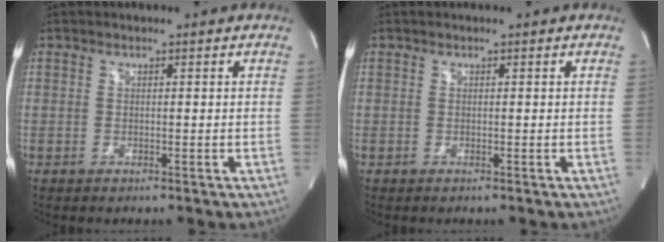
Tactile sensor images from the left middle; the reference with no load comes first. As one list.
[{"total": 0.0}]